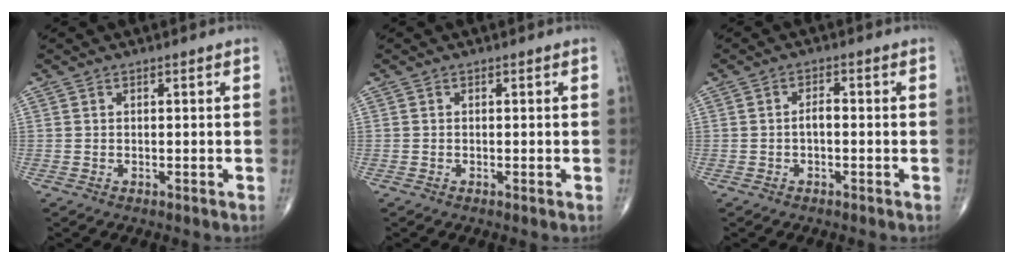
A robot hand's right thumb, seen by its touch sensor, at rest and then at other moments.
{"total": 0.0}
{"total": 2.0, "force": [-0.5, 0.9, 1.6], "torque": [-0.023, 0.010, -0.010]}